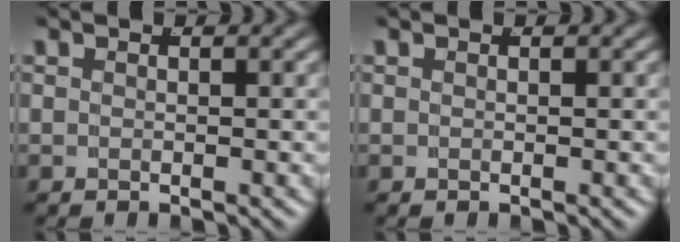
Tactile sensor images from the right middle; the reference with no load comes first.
{"total": 0.0}